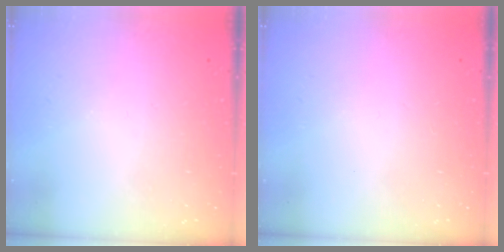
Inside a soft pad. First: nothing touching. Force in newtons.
{"total": 1.6, "press": 1.6, "slide": 0.1}